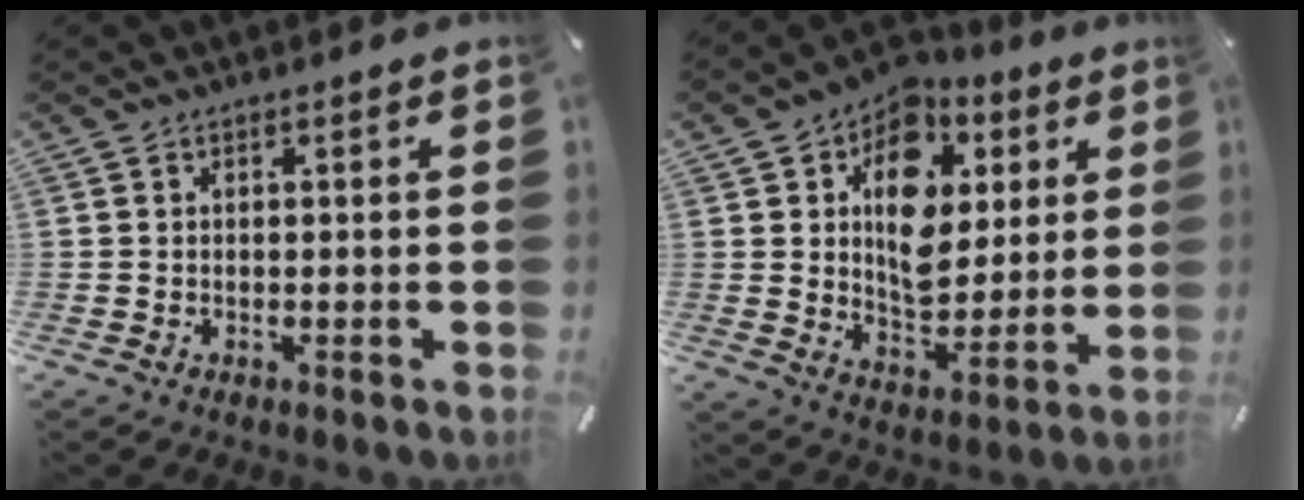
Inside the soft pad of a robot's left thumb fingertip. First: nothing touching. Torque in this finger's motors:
{"motor_torque": [2.51, 2.50, 1.82, -0.95, 0.47]}